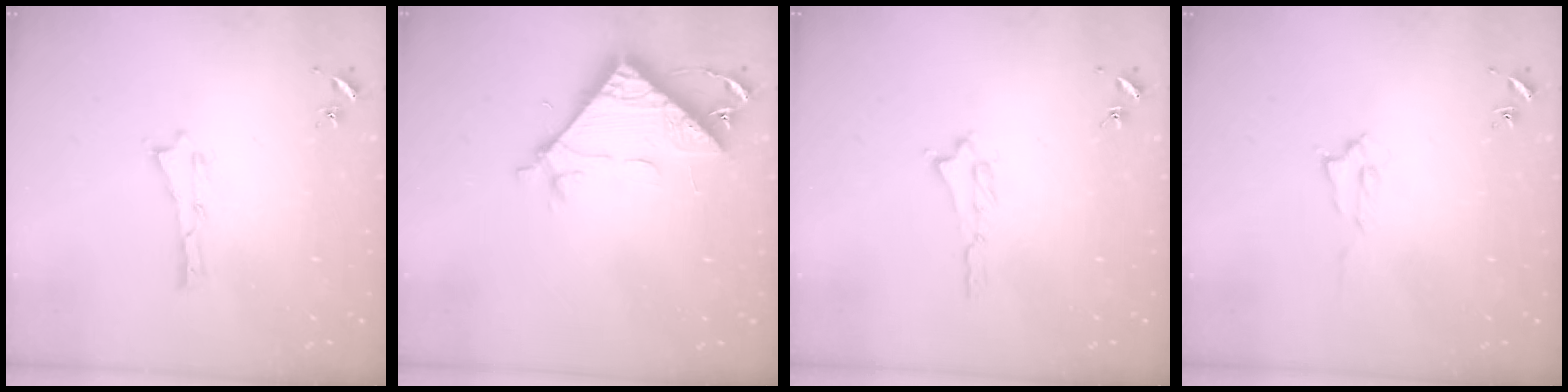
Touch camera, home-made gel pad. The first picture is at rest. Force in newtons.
{"total": 9.7, "press": 9.7, "slide": 0.8}
{"total": 1.2, "press": 1.2, "slide": 0.3}
{"total": 1.4, "press": 1.4, "slide": 0.2}